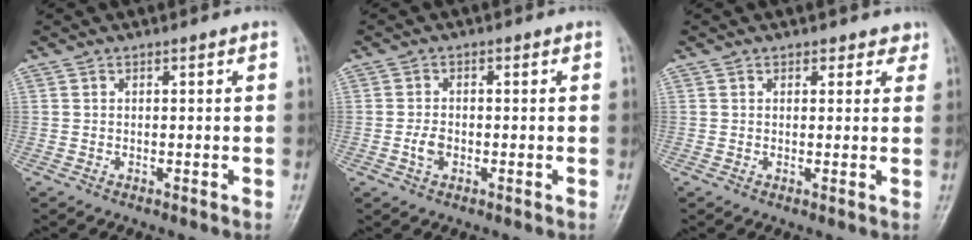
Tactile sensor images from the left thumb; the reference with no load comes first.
{"total": 2.7, "force": [-0.8, 1.8, 1.8], "torque": [-0.031, 0.007, -0.017]}
{"total": 2.5, "force": [1.8, 1.6, 0.6], "torque": [0.023, -0.006, 0.015]}